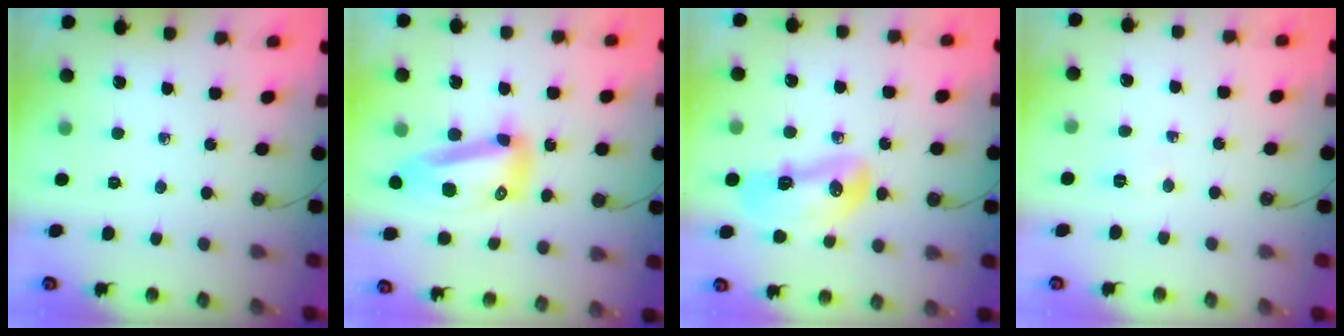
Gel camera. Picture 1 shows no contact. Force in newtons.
{"total": 13.1, "press": 13.0, "slide": 1.5}
{"total": 20.1, "press": 14.2, "slide": 14.3}
{"total": 3.4, "press": 3.0, "slide": 1.6}